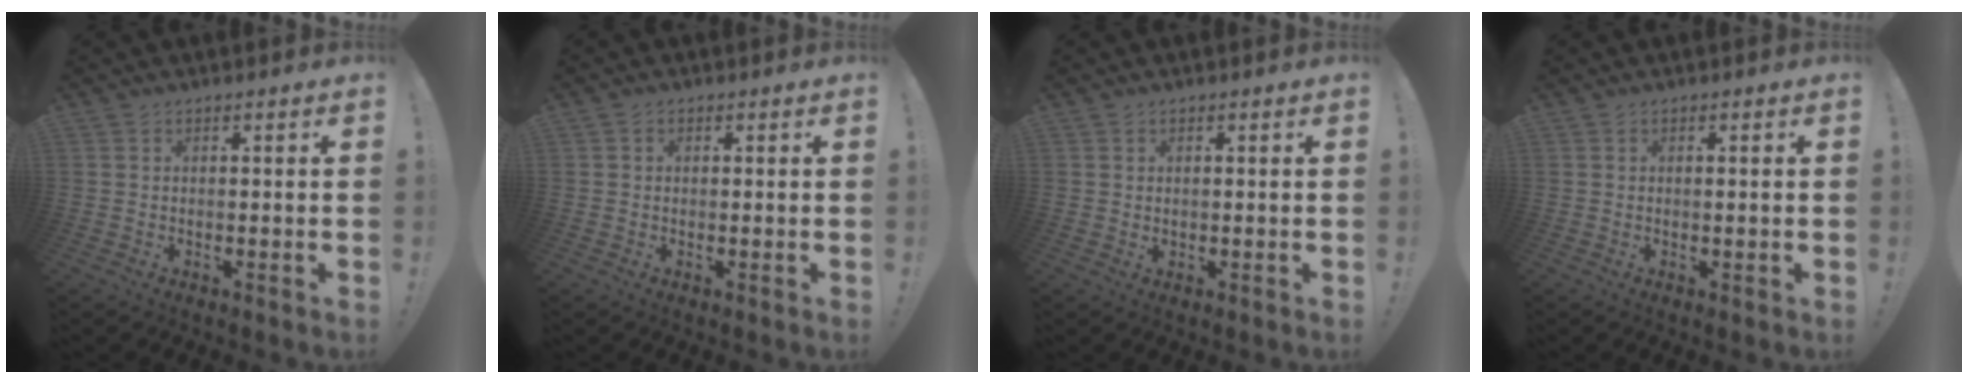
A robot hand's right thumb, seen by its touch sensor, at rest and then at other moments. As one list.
[{"total": 1.0, "force": [0.1, 1.0, 0.3], "torque": [0.003, 0.000, 0.000]}, {"total": 0.6, "force": [0.4, 0.5, 0.1], "torque": [0.005, -0.001, 0.005]}, {"total": 0.8, "force": [0.3, 0.2, 0.8], "torque": [0.001, -0.006, 0.002]}]